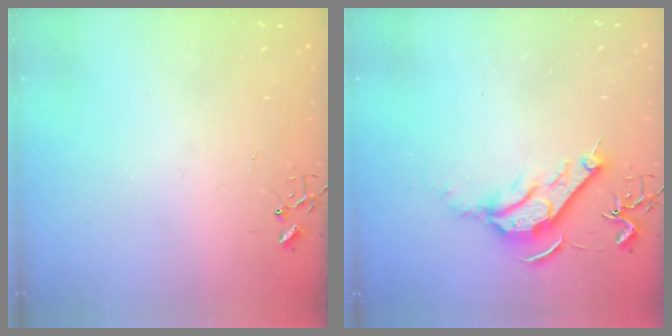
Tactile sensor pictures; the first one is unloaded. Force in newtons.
{"total": 10.8, "press": 10.7, "slide": 1.1}